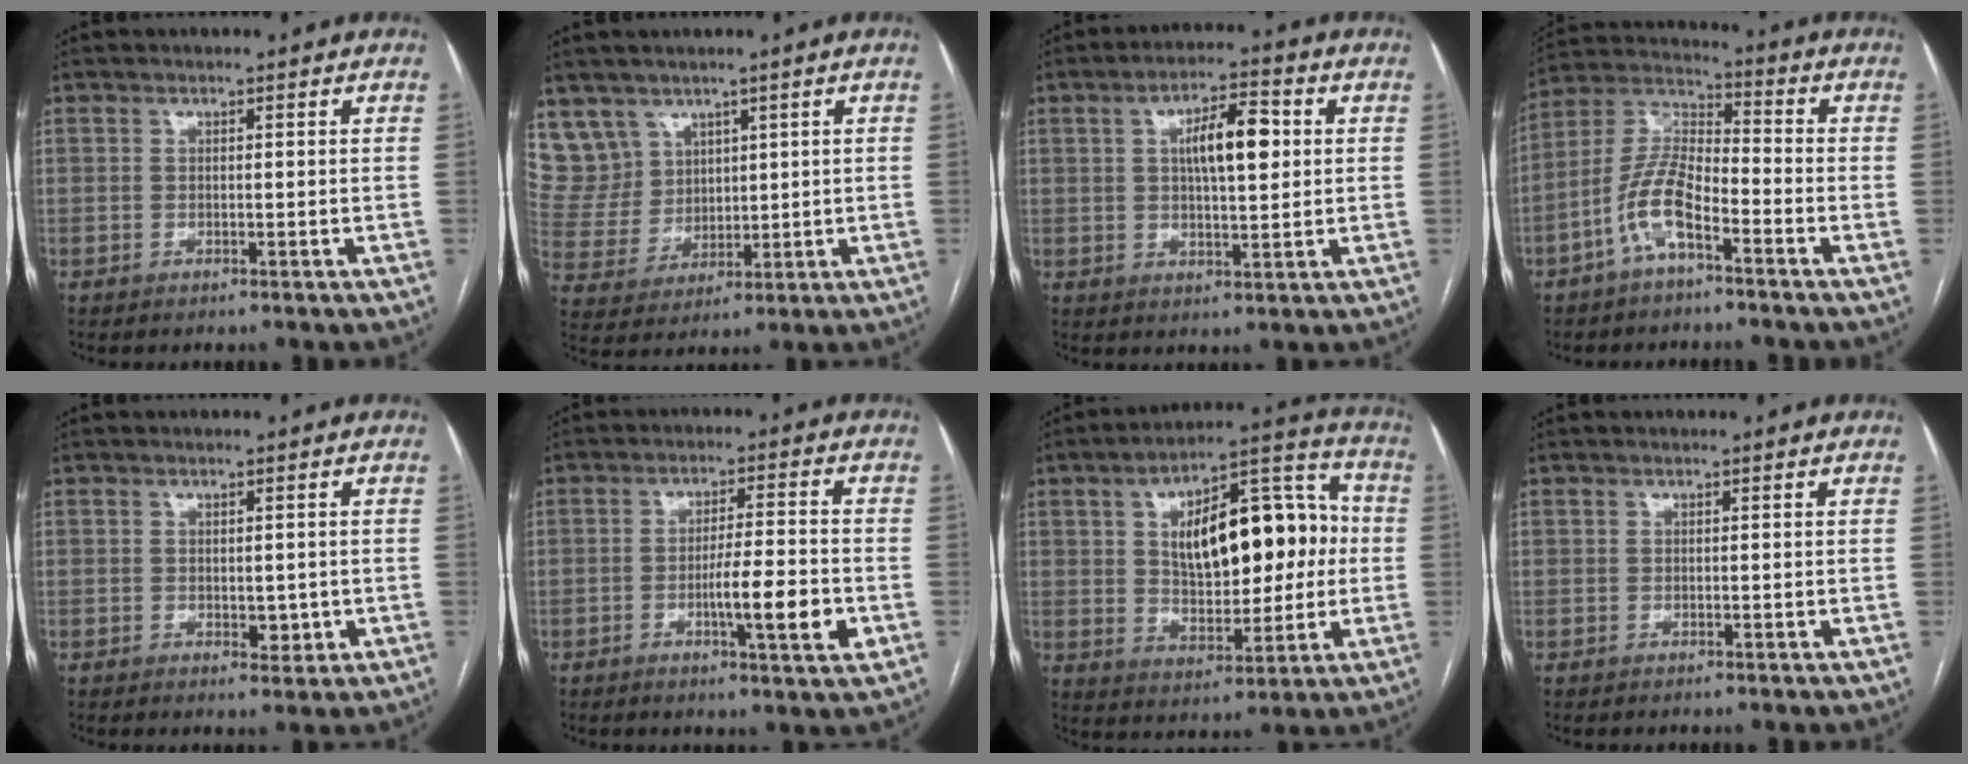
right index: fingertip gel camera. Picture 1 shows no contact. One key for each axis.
{"total": 8.7, "fx": 5.8, "fy": 6.5, "fz": 0.1, "tx": -0.013, "ty": 0.024, "tz": 0.135}
{"total": 8.6, "fx": 1.9, "fy": 2.7, "fz": 7.9, "tx": -0.132, "ty": 0.015, "tz": 0.031}
{"total": 9.7, "fx": -4.7, "fy": 3.1, "fz": 7.8, "tx": -0.174, "ty": 0.016, "tz": -0.093}
{"total": 2.6, "fx": -0.3, "fy": 1.6, "fz": 2.0, "tx": -0.022, "ty": -0.003, "tz": 0.003}
{"total": 8.8, "fx": -2.6, "fy": 0.6, "fz": 8.4, "tx": -0.131, "ty": -0.006, "tz": -0.041}
{"total": 18.7, "fx": 2.3, "fy": 8.3, "fz": 16.6, "tx": -0.256, "ty": 0.040, "tz": 0.043}
{"total": 0.0}